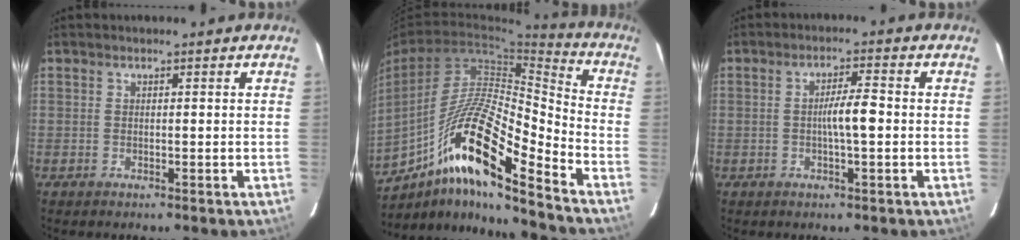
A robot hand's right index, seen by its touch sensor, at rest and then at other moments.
{"total": 18.6, "force": [-11.3, 1.8, 14.6], "torque": [-0.282, 0.001, -0.198]}
{"total": 4.2, "force": [-0.4, 0.3, 4.1], "torque": [-0.070, 0.007, -0.006]}